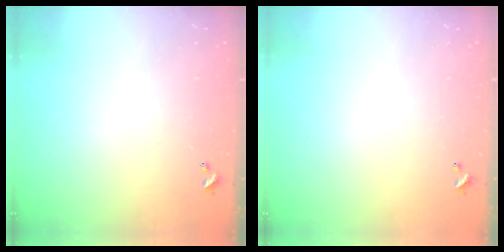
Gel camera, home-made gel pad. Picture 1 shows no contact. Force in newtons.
{"total": 0.0}